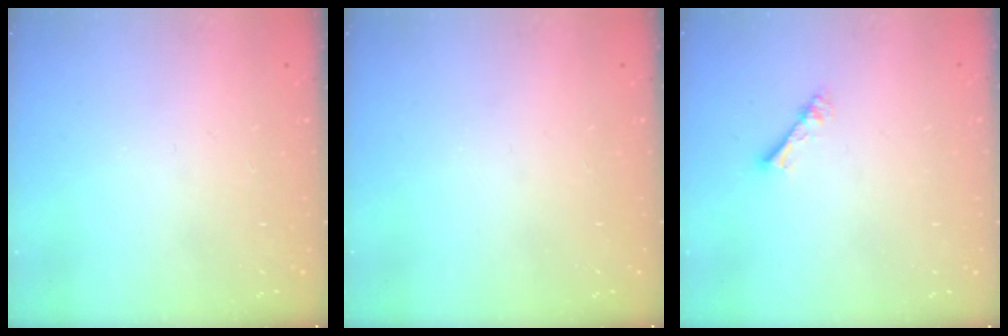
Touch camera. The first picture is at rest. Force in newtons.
{"total": 0.0}
{"total": 2.3, "press": 2.3, "slide": 0.3}